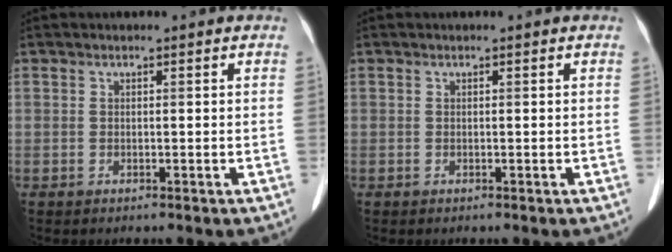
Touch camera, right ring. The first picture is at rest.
{"total": 0.0}